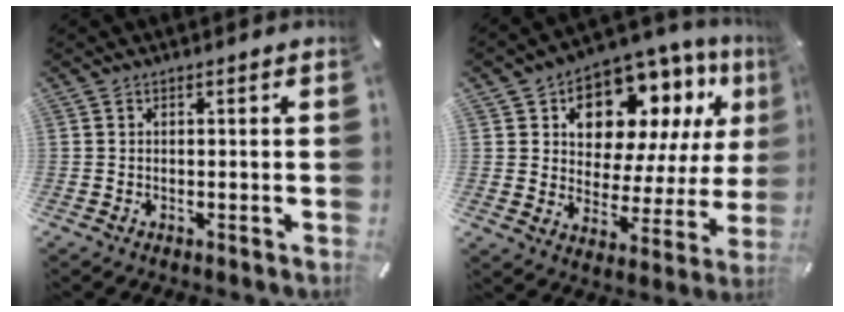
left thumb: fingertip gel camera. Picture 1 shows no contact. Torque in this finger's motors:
{"motor_torque": [2.53, 2.48, 2.01, -0.76, 0.18]}